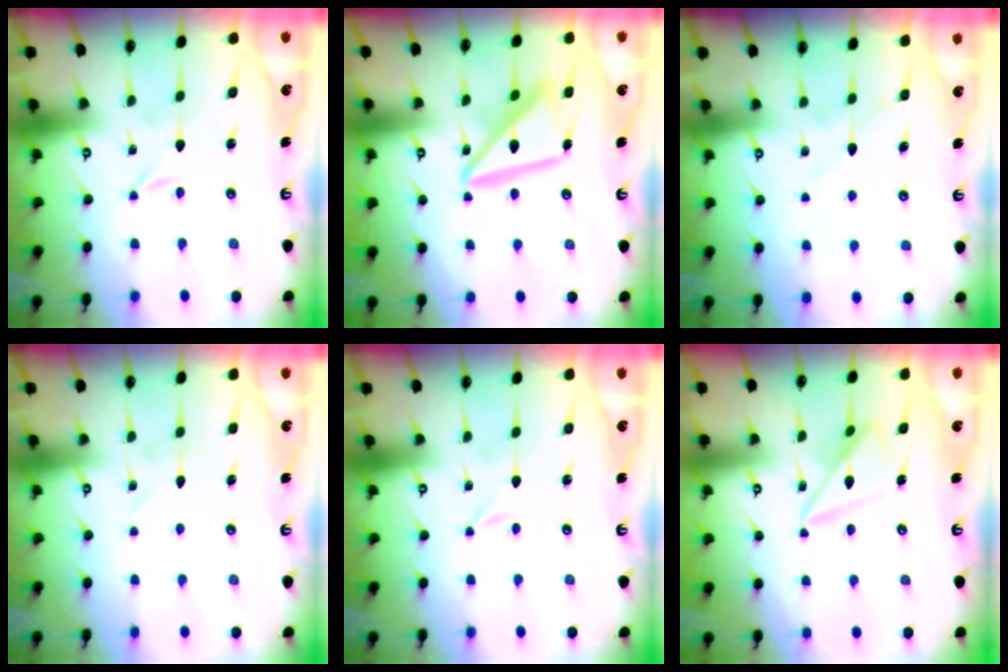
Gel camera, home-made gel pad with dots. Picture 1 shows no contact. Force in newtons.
{"total": 14.0, "press": 13.9, "slide": 1.6}
{"total": 6.7, "press": 6.6, "slide": 1.0}
{"total": 2.0, "press": 2.0, "slide": 0.2}
{"total": 0.0}
{"total": 10.9, "press": 10.9, "slide": 0.9}